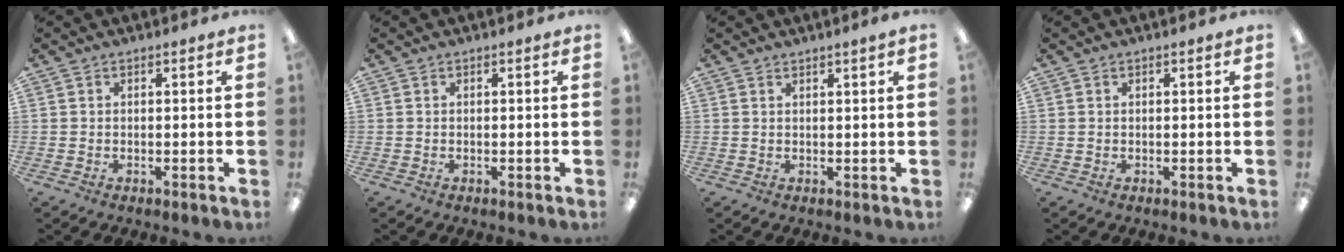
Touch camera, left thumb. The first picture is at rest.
{"total": 0.0}
{"total": 1.2, "force": [1.0, -0.3, 0.5], "torque": [-0.009, -0.002, 0.019]}
{"total": 0.0}